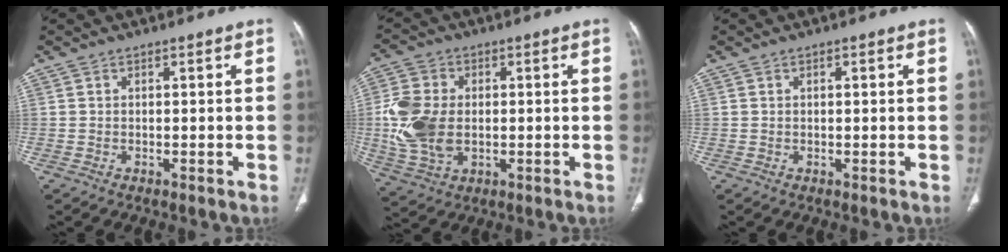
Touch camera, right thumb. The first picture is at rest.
{"total": 12.0, "force": [-0.2, 8.3, 8.7], "torque": [-0.184, 0.001, 0.004]}
{"total": 0.9, "force": [0.3, 0.3, 0.8], "torque": [-0.017, 0.004, 0.006]}